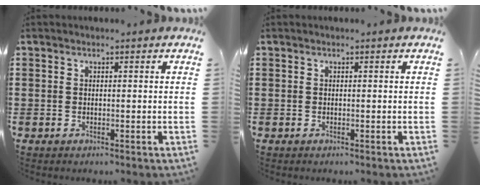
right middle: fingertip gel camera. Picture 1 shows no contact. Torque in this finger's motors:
{"motor_torque": [-0.08, 0.04, -0.01, 0.00]}